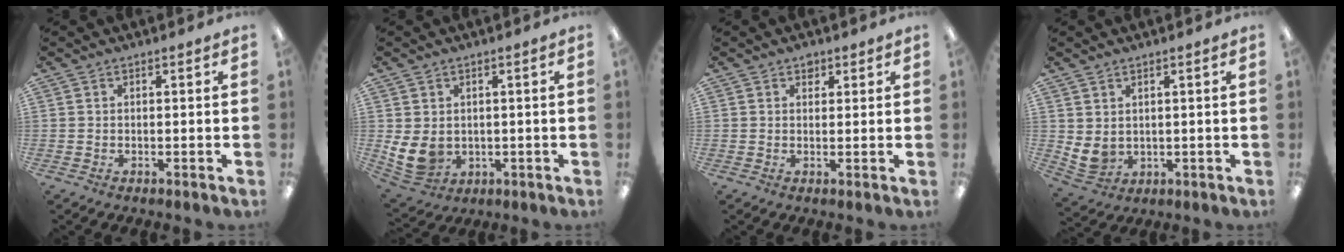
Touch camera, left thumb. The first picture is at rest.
{"total": 7.1, "force": [0.7, 5.8, 4.1], "torque": [-0.092, -0.003, 0.018]}
{"total": 1.8, "force": [1.3, 1.2, 0.5], "torque": [0.003, -0.004, 0.020]}
{"total": 4.1, "force": [1.6, 3.2, 1.9], "torque": [-0.054, -0.011, 0.033]}